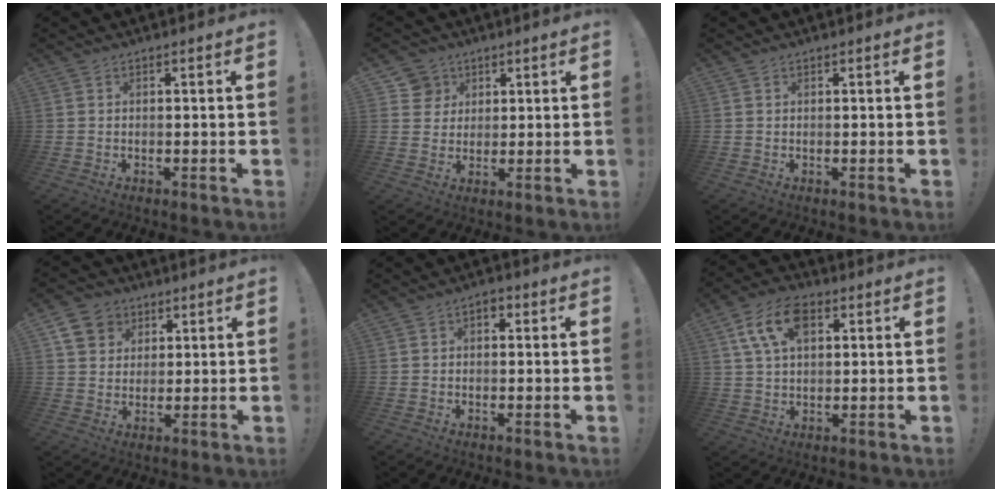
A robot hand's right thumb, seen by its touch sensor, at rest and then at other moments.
{"total": 6.5, "force": [3.1, 5.7, 0.5], "torque": [-0.003, -0.021, 0.061]}
{"total": 0.0}
{"total": 9.7, "force": [4.5, 8.1, 2.9], "torque": [-0.043, -0.021, 0.092]}
{"total": 2.7, "force": [0.3, 2.0, 1.8], "torque": [-0.018, 0.002, 0.001]}
{"total": 12.5, "force": [4.8, 7.6, 8.7], "torque": [-0.154, 0.002, 0.090]}